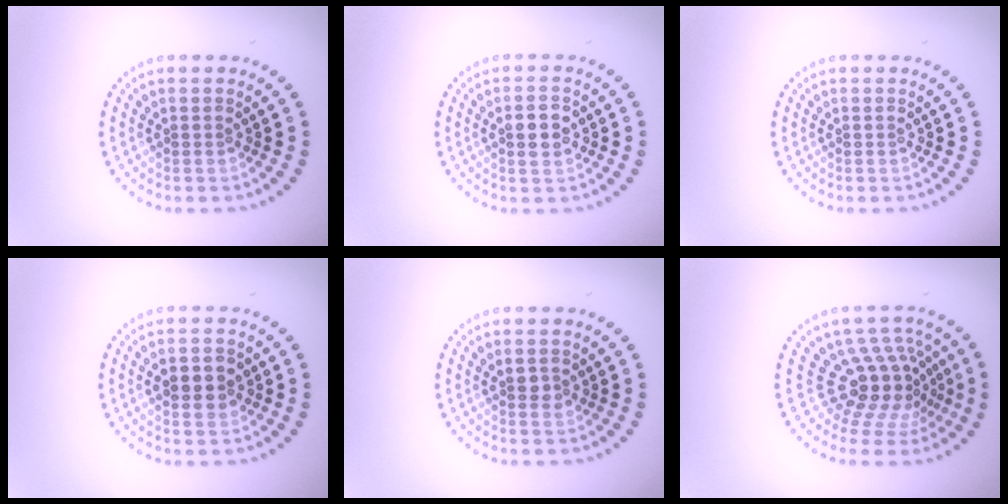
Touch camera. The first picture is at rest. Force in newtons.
{"total": 2.9, "press": 2.9, "slide": 0.1}
{"total": 0.0}
{"total": 3.3, "press": 3.3, "slide": 0.1}
{"total": 1.2, "press": 1.2, "slide": 0.2}
{"total": 5.1, "press": 3.6, "slide": 3.6}